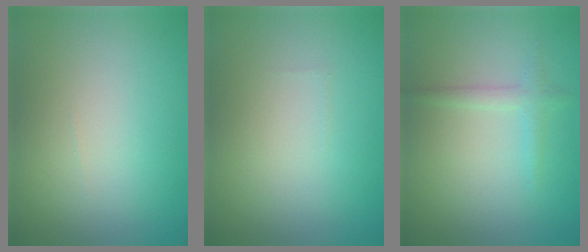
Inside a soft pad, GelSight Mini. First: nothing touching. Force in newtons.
{"total": 0.0}
{"total": 1.3, "press": 1.3, "slide": 0.1}